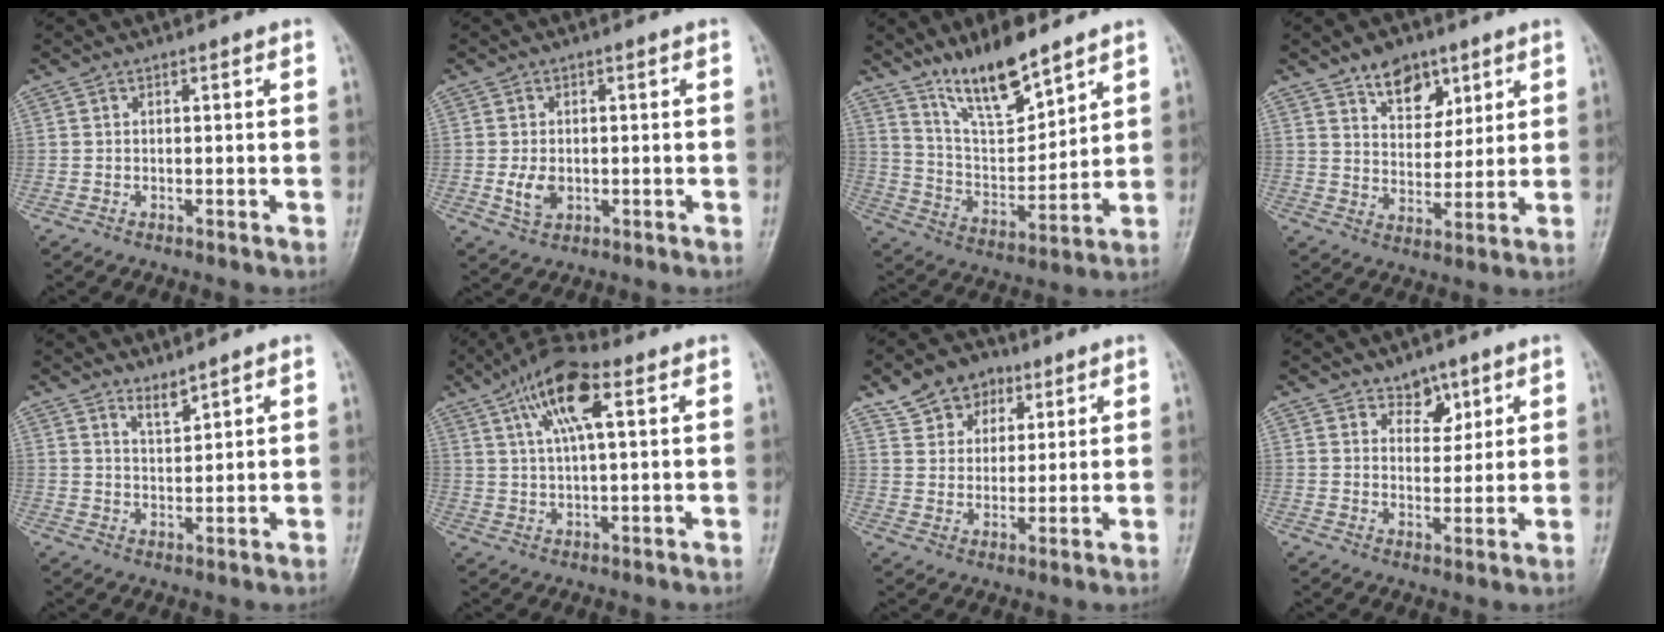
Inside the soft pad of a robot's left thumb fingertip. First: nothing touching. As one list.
[{"total": 3.9, "force": [-0.5, 2.8, 2.7], "torque": [-0.046, -0.004, -0.003]}, {"total": 12.7, "force": [9.8, 3.5, 7.2], "torque": [-0.106, -0.072, 0.191]}, {"total": 8.8, "force": [5.4, 5.4, 4.3], "torque": [-0.032, -0.031, 0.092]}, {"total": 2.7, "force": [2.4, 0.4, 1.0], "torque": [-0.013, -0.027, 0.049]}, {"total": 10.7, "force": [4.4, 3.1, 9.2], "torque": [-0.175, 0.008, 0.077]}, {"total": 8.9, "force": [5.1, 6.5, 3.1], "torque": [-0.019, -0.013, 0.088]}, {"total": 4.7, "force": [3.1, 3.0, 1.9], "torque": [0.003, -0.020, 0.049]}]